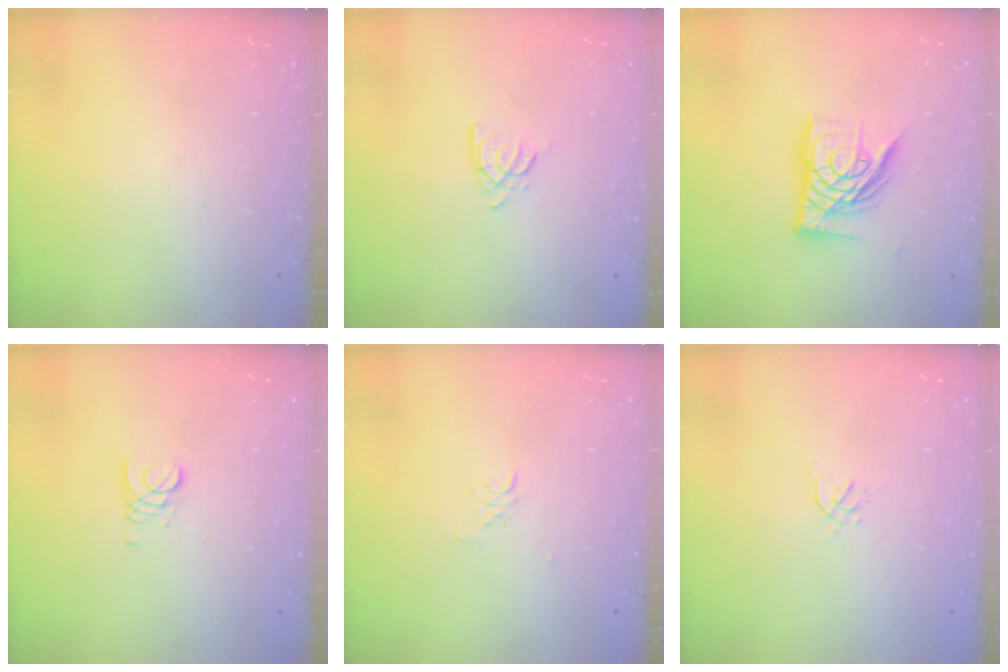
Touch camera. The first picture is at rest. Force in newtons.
{"total": 4.0, "press": 4.0, "slide": 0.1}
{"total": 14.0, "press": 14.0, "slide": 1.1}
{"total": 2.2, "press": 2.2, "slide": 0.3}
{"total": 2.6, "press": 2.6, "slide": 0.1}
{"total": 1.6, "press": 1.6, "slide": 0.4}